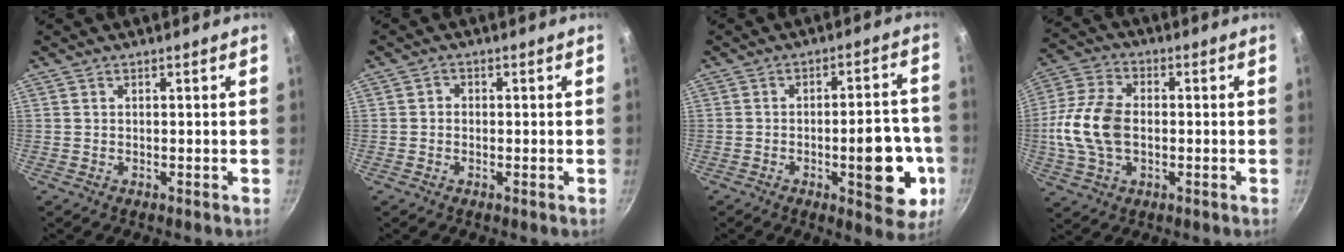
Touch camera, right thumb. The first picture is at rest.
{"total": 1.2, "force": [-0.4, 1.1, 0.4], "torque": [-0.005, 0.005, -0.009]}
{"total": 14.4, "force": [-4.0, 5.7, 12.6], "torque": [-0.122, 0.020, -0.052]}
{"total": 13.7, "force": [-0.9, 8.9, 10.4], "torque": [-0.204, 0.020, -0.027]}